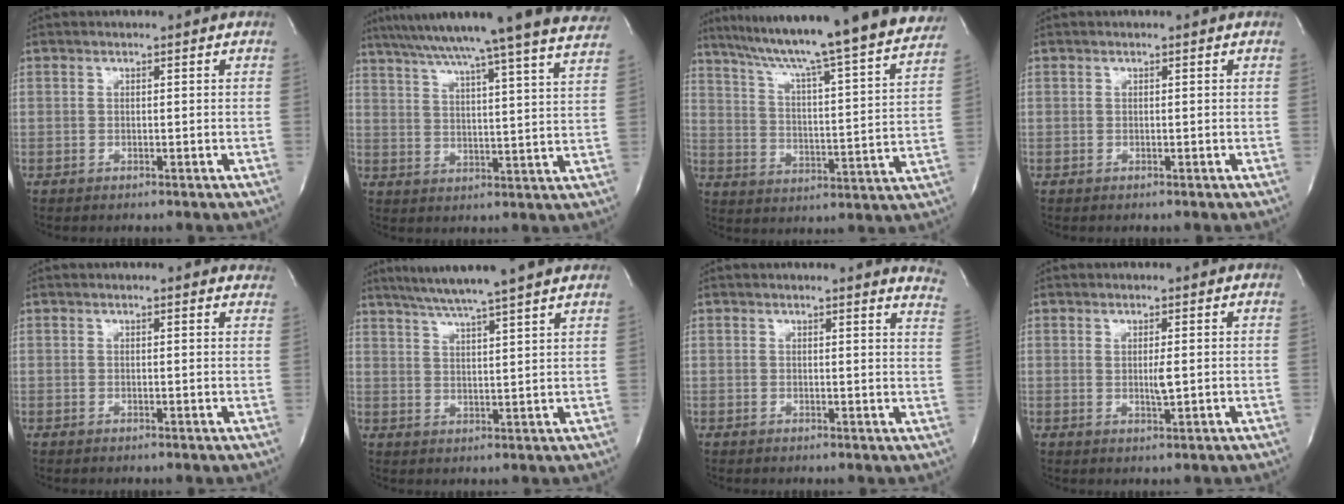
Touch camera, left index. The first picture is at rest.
{"total": 28.0, "force": [24.3, -0.8, 13.8], "torque": [-0.235, -0.031, 0.319]}
{"total": 28.3, "force": [25.1, 0.1, 12.9], "torque": [-0.212, -0.051, 0.332]}
{"total": 0.0}
{"total": 5.7, "force": [5.3, 1.2, 1.7], "torque": [-0.012, 0.004, 0.039]}
{"total": 12.0, "force": [10.2, -1.1, 6.2], "torque": [-0.108, 0.015, 0.141]}
{"total": 7.3, "force": [7.1, -0.2, 1.7], "torque": [-0.015, -0.056, 0.045]}
{"total": 1.9, "force": [0.2, 0.2, 1.9], "torque": [-0.038, -0.005, 0.004]}